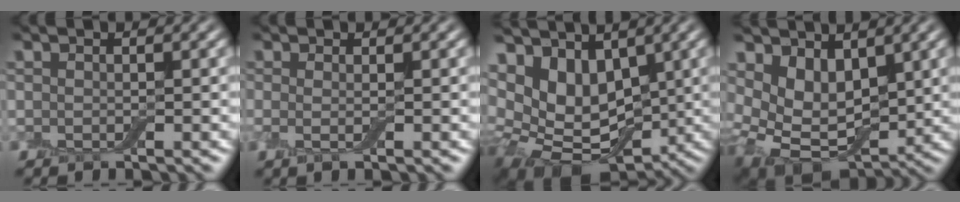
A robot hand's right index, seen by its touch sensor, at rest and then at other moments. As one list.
[{"total": 1.1, "force": [0.0, 0.1, 1.1], "torque": [-0.024, -0.005, -0.002]}, {"total": 9.1, "force": [1.6, 6.2, 6.6], "torque": [-0.108, -0.013, 0.032]}, {"total": 6.6, "force": [1.3, 4.4, 4.8], "torque": [-0.083, -0.019, 0.029]}]